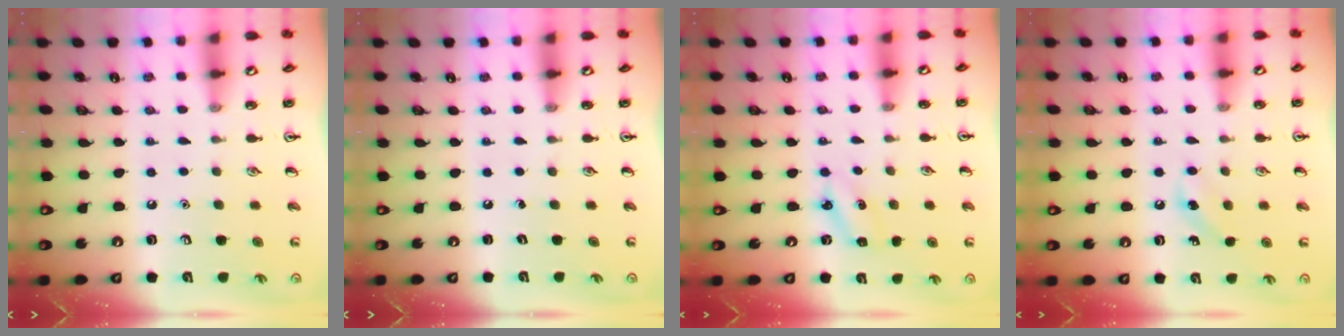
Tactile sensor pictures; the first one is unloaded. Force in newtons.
{"total": 0.0}
{"total": 3.7, "press": 3.5, "slide": 1.1}
{"total": 5.7, "press": 5.4, "slide": 1.9}